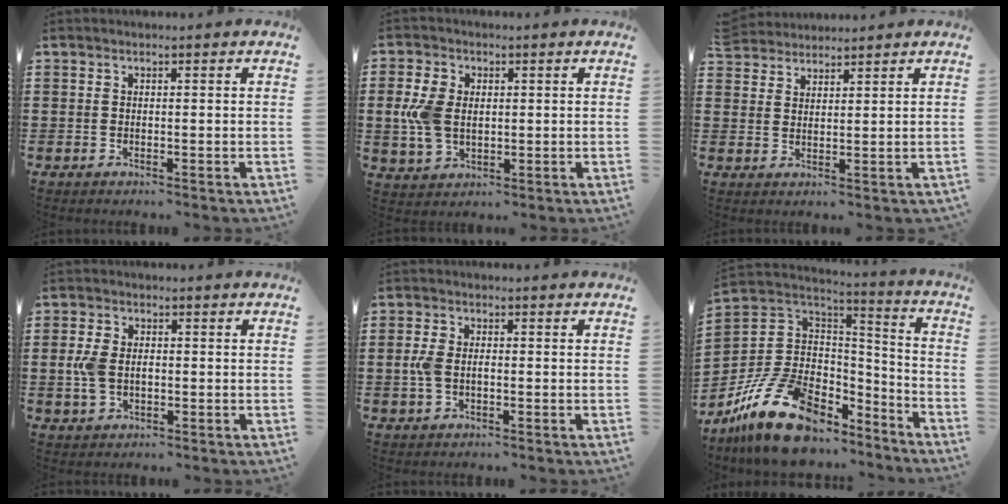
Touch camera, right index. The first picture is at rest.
{"total": 6.2, "force": [0.3, 4.3, 4.5], "torque": [-0.131, 0.001, -0.004]}
{"total": 3.4, "force": [3.3, 0.8, -0.4], "torque": [-0.002, -0.003, 0.065]}
{"total": 3.9, "force": [-0.2, 2.5, 3.0], "torque": [-0.083, 0.001, -0.012]}
{"total": 3.0, "force": [-0.3, 1.8, 2.4], "torque": [-0.069, -0.002, -0.014]}
{"total": 16.6, "force": [-9.0, 10.3, 9.4], "torque": [-0.210, 0.045, -0.156]}